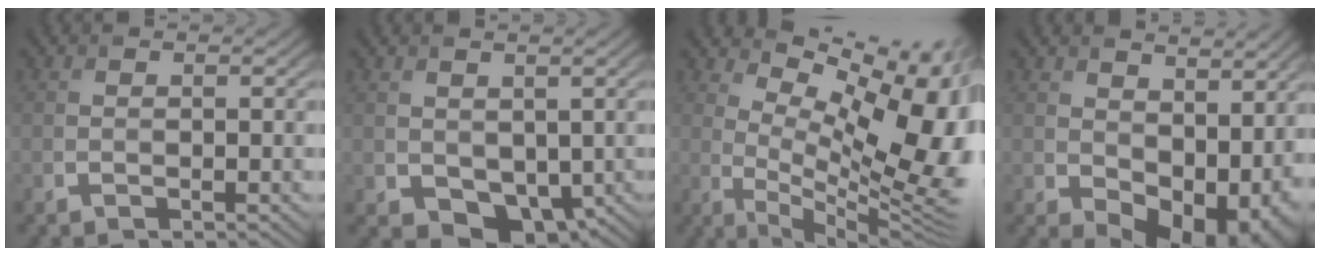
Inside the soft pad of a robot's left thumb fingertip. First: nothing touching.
{"total": 4.5, "force": [0.3, 3.5, 2.7], "torque": [-0.056, -0.018, 0.011]}
{"total": 14.3, "force": [3.9, 6.2, 12.3], "torque": [-0.170, 0.009, 0.077]}
{"total": 11.8, "force": [1.6, 8.0, 8.6], "torque": [-0.121, -0.032, 0.060]}